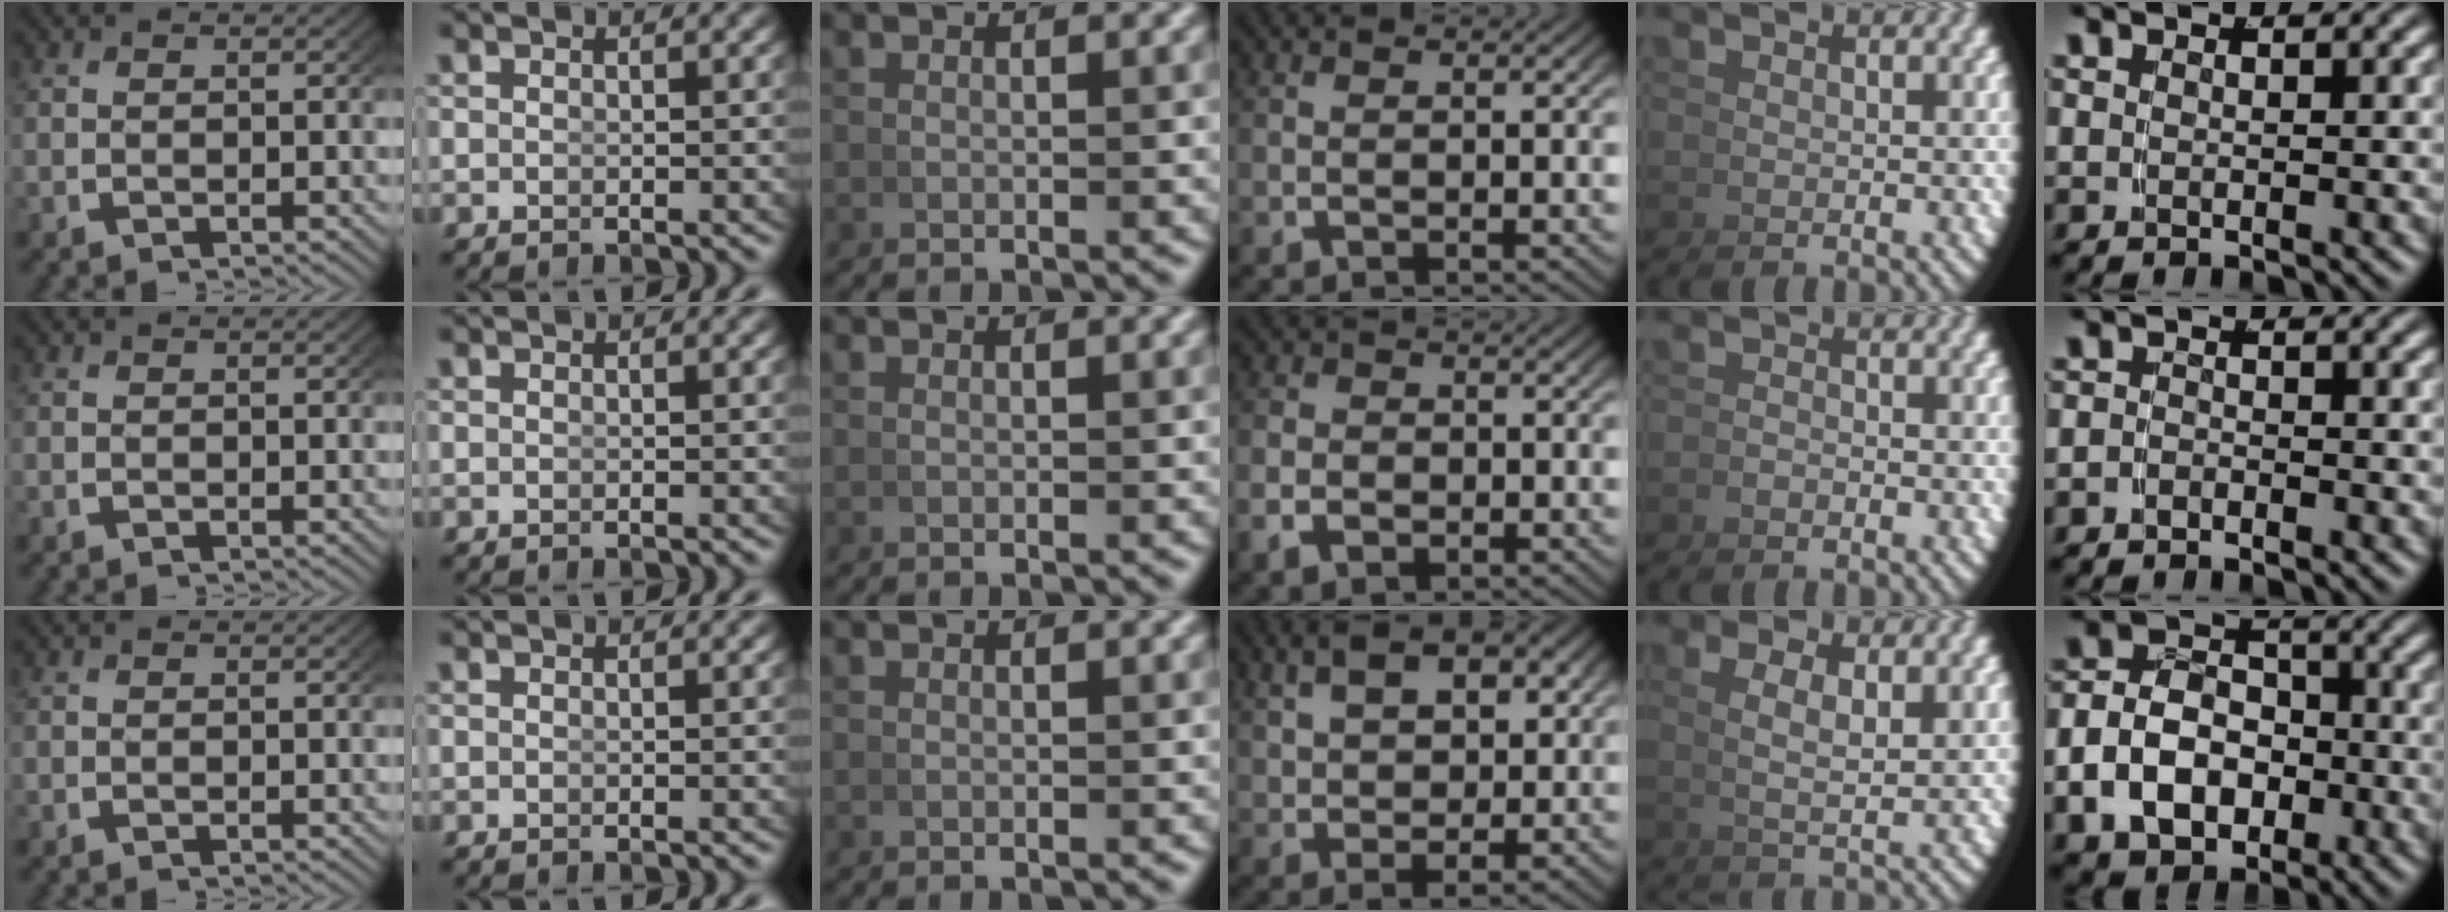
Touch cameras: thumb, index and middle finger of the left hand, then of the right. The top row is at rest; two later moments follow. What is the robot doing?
{"motion": "lift_and_place", "object": "hoodie"}